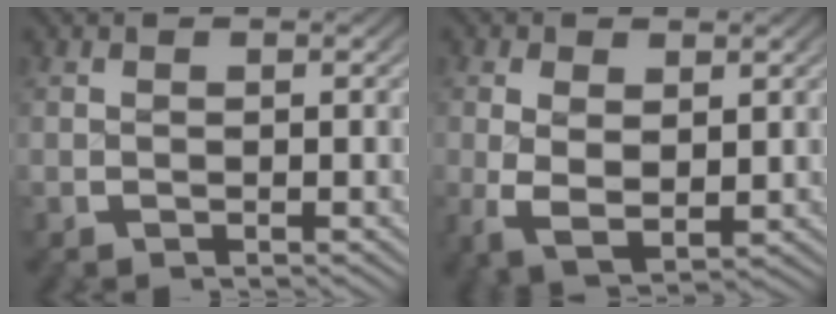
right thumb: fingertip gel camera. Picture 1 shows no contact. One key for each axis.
{"total": 4.5, "fx": -0.5, "fy": 3.1, "fz": 3.3, "tx": -0.081, "ty": -0.032, "tz": 0.007}